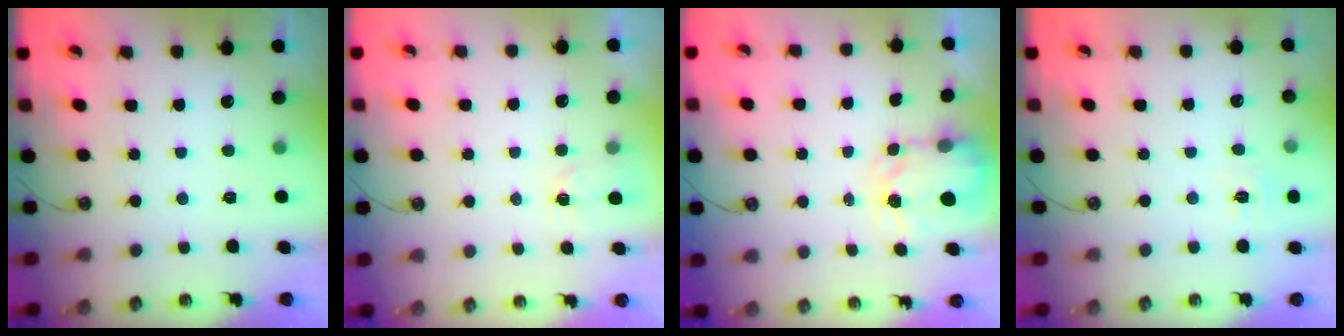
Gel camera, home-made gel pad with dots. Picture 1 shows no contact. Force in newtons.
{"total": 2.5, "press": 2.5, "slide": 0.4}
{"total": 3.5, "press": 3.5, "slide": 0.5}
{"total": 6.4, "press": 6.4, "slide": 0.5}